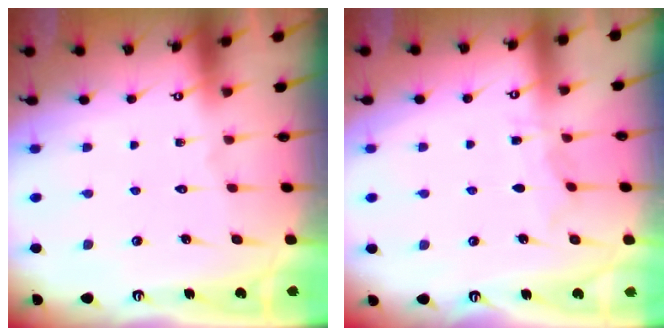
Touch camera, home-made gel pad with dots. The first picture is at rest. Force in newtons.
{"total": 4.2, "press": 4.2, "slide": 0.1}